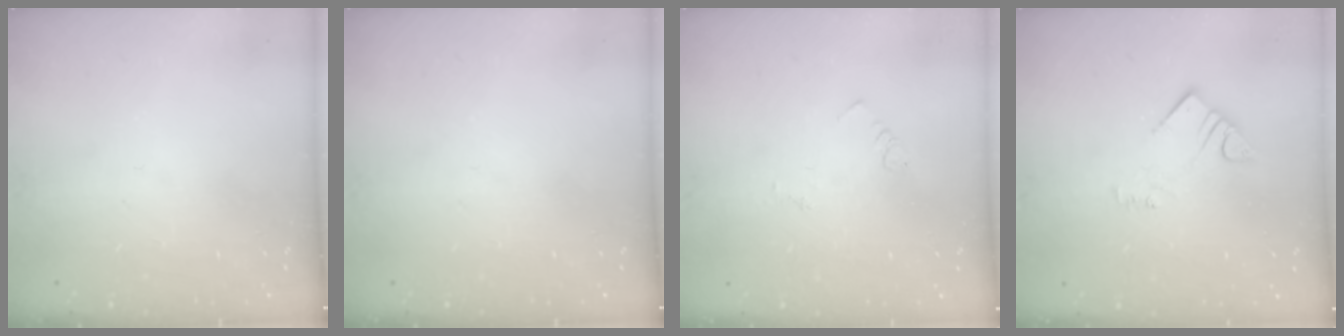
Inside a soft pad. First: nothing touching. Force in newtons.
{"total": 0.0}
{"total": 2.5, "press": 2.5, "slide": 0.4}
{"total": 3.7, "press": 3.7, "slide": 0.3}